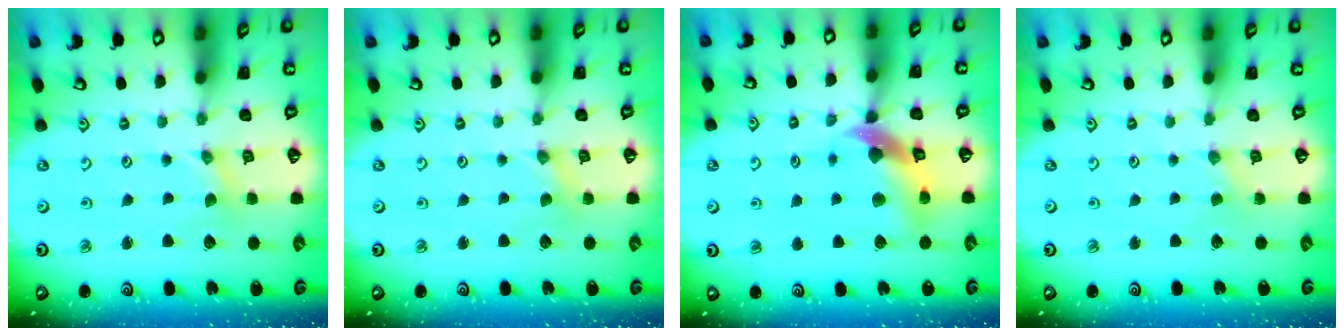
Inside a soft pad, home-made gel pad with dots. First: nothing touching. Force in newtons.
{"total": 0.0}
{"total": 11.2, "press": 11.1, "slide": 1.6}
{"total": 0.0}